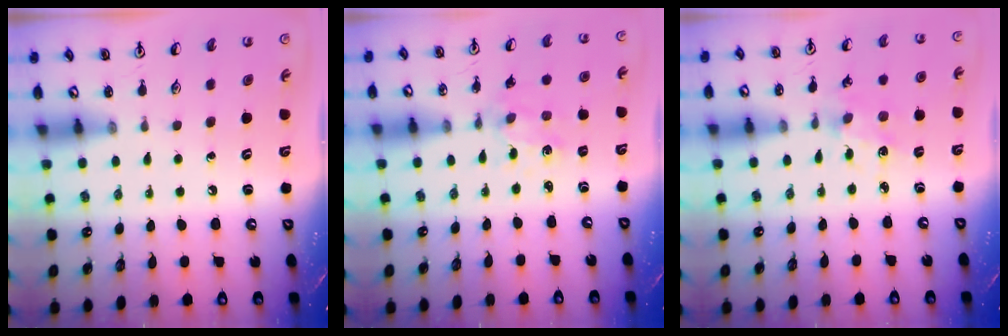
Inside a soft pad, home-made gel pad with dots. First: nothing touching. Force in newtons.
{"total": 1.5, "press": 1.4, "slide": 0.3}
{"total": 2.9, "press": 2.8, "slide": 0.3}